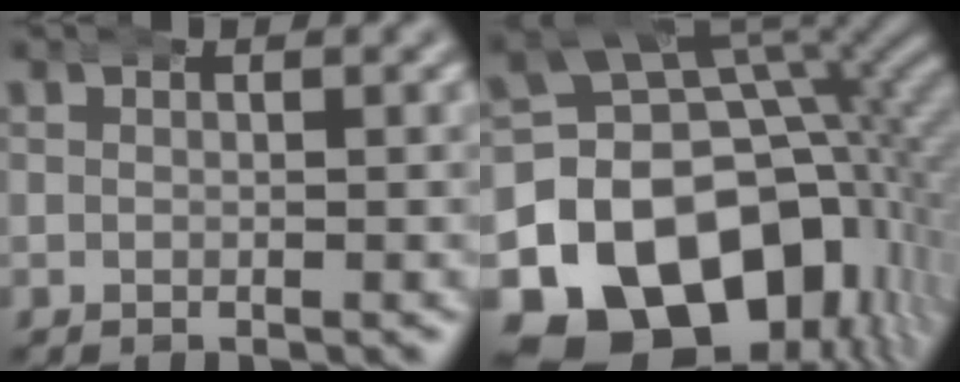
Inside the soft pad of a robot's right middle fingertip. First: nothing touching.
{"total": 24.1, "force": [-5.4, 18.9, 13.9], "torque": [-0.265, -0.087, -0.074]}